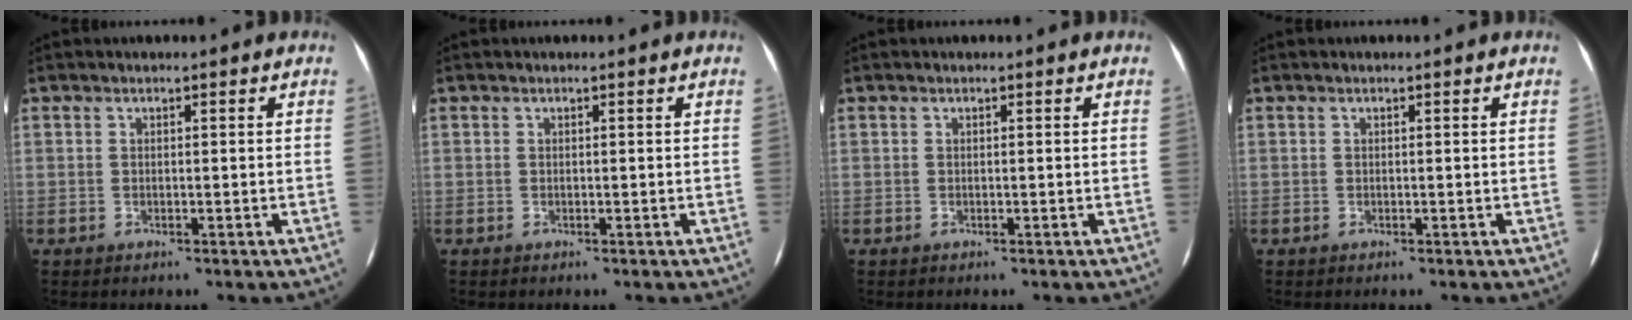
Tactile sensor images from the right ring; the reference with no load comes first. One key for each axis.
{"total": 0.0}
{"total": 0.0}
{"total": 0.0}